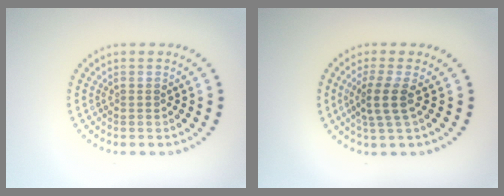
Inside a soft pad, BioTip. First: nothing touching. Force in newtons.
{"total": 2.5, "press": 1.9, "slide": 1.6}